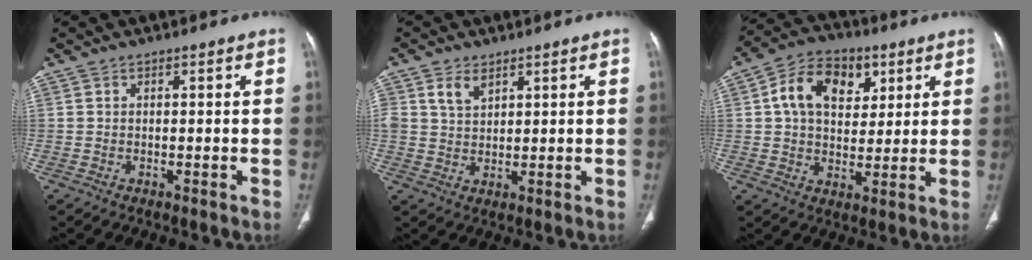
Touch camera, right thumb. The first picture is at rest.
{"total": 4.0, "force": [2.3, 2.4, 2.1], "torque": [-0.030, -0.014, 0.051]}
{"total": 13.2, "force": [4.4, 9.2, 8.4], "torque": [-0.108, 0.000, 0.068]}